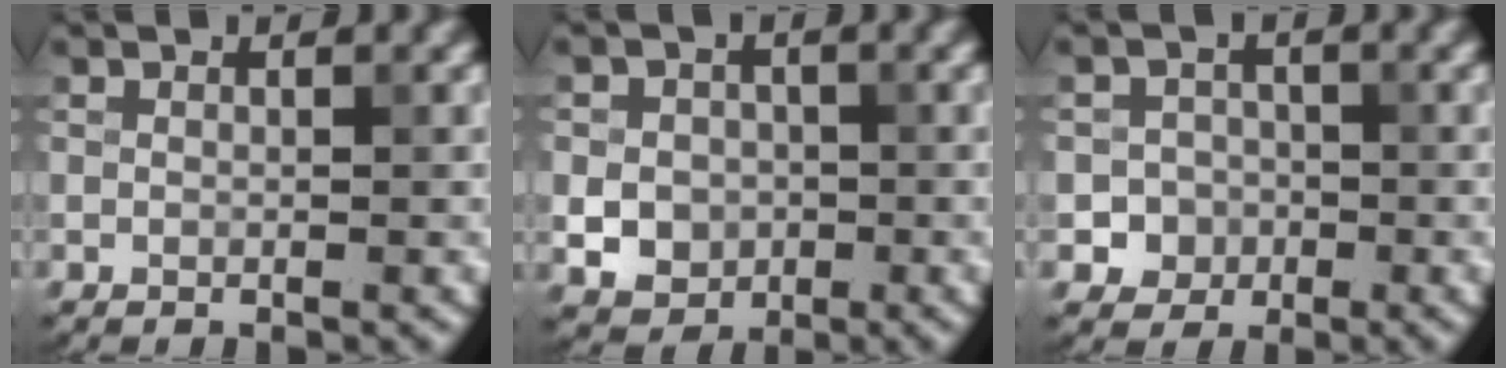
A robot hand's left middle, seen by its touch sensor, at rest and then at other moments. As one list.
[{"total": 3.8, "force": [-0.6, 3.4, 1.6], "torque": [-0.021, -0.004, -0.021]}, {"total": 2.9, "force": [-1.0, 2.7, 0.3], "torque": [0.021, 0.003, -0.024]}]